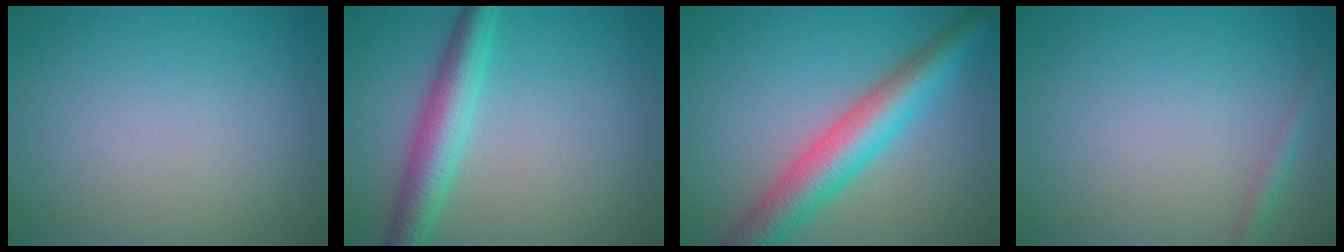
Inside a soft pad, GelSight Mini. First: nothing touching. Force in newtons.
{"total": 4.6, "press": 4.6, "slide": 0.1}
{"total": 6.6, "press": 6.6, "slide": 0.1}
{"total": 1.3, "press": 1.2, "slide": 0.1}